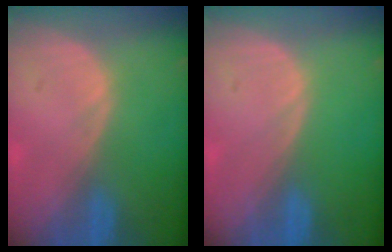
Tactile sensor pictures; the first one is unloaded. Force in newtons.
{"total": 0.0}